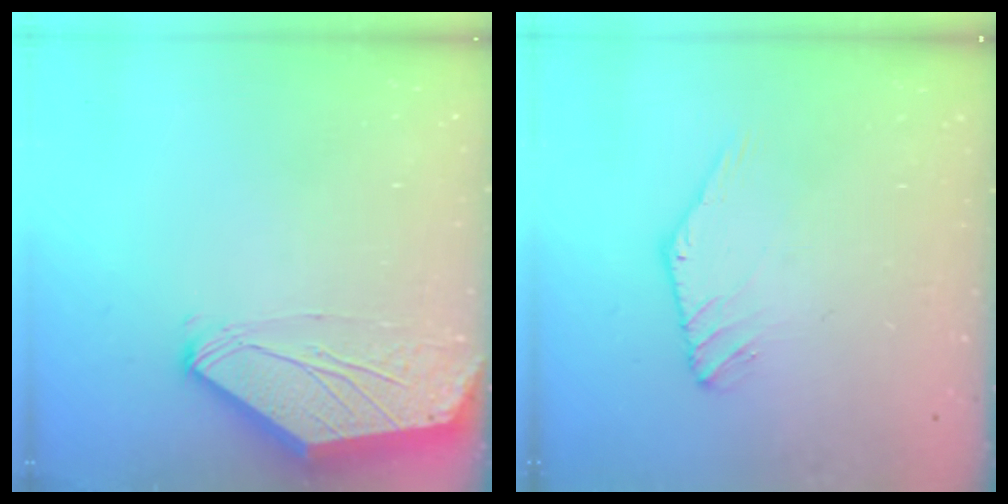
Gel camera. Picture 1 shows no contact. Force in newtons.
{"total": 1.3, "press": 1.3, "slide": 0.1}